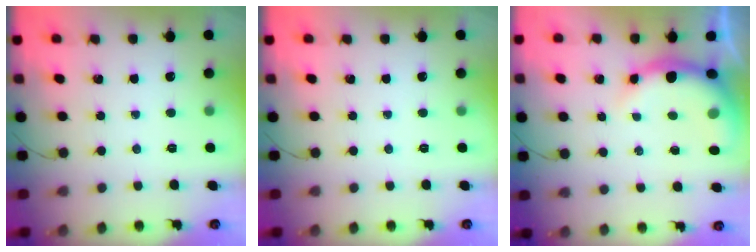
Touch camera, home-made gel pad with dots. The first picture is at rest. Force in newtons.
{"total": 0.0}
{"total": 7.2, "press": 7.0, "slide": 1.7}